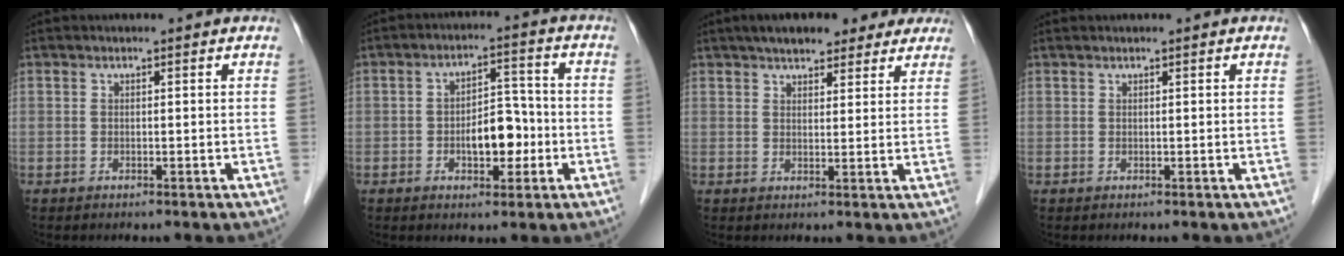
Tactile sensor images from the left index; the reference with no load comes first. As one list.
[{"total": 6.4, "force": [-1.8, 3.2, 5.2], "torque": [-0.086, 0.016, -0.024]}, {"total": 11.0, "force": [8.8, 3.9, 5.3], "torque": [-0.057, 0.031, 0.116]}, {"total": 0.6, "force": [0.5, -0.1, 0.2], "torque": [-0.007, 0.008, 0.013]}]